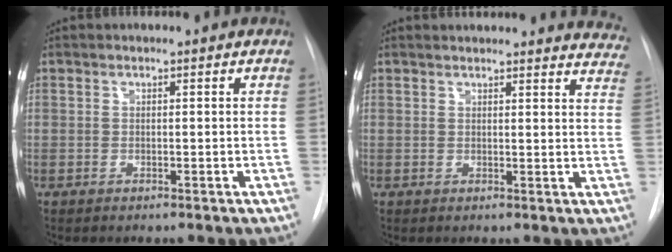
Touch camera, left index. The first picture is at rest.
{"total": 16.8, "force": [16.3, 3.0, 3.0], "torque": [-0.014, -0.048, 0.161]}